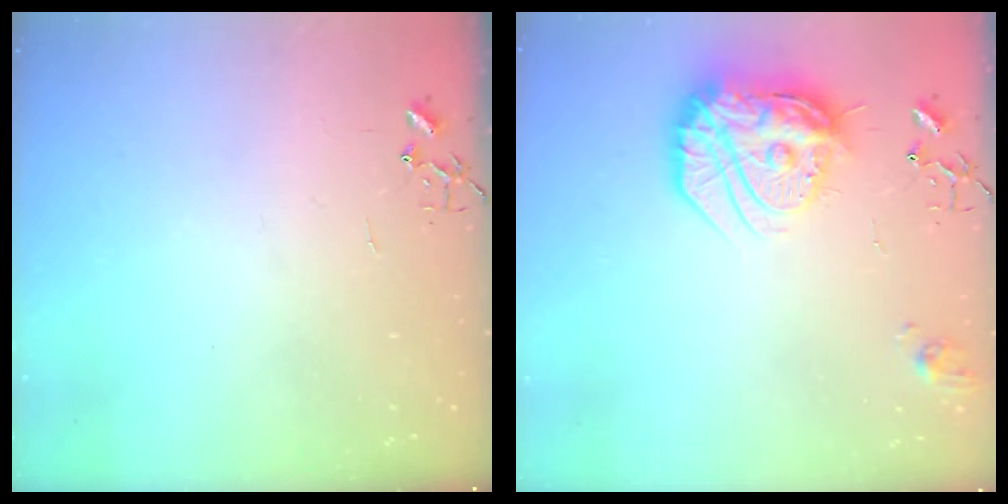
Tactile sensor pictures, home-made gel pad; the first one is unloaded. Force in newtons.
{"total": 19.3, "press": 19.2, "slide": 1.7}